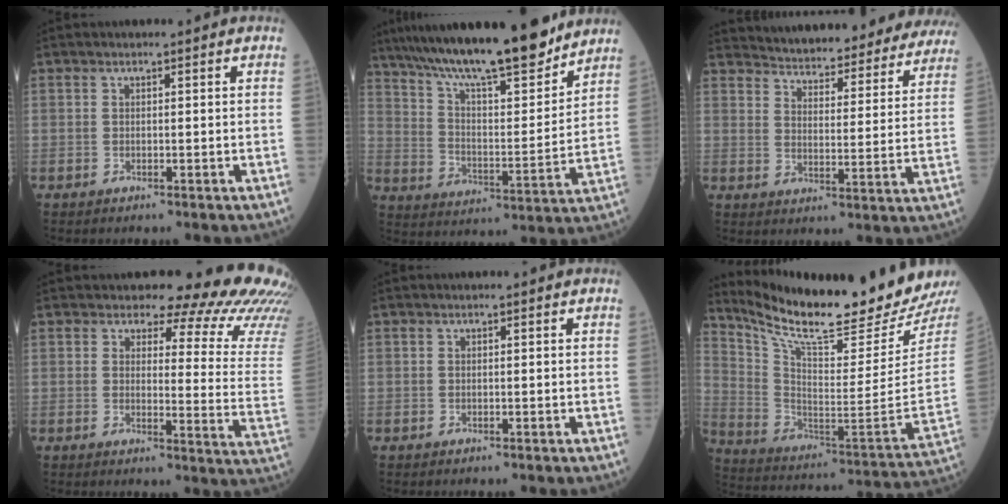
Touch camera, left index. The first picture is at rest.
{"total": 21.4, "force": [17.8, 2.8, 11.4], "torque": [-0.198, 0.006, 0.288]}
{"total": 28.6, "force": [27.0, 5.6, 7.9], "torque": [-0.113, -0.059, 0.325]}
{"total": 17.9, "force": [17.1, 2.5, 4.8], "torque": [-0.036, -0.132, 0.158]}
{"total": 0.0}
{"total": 22.5, "force": [20.0, -0.5, 10.2], "torque": [-0.187, -0.096, 0.313]}